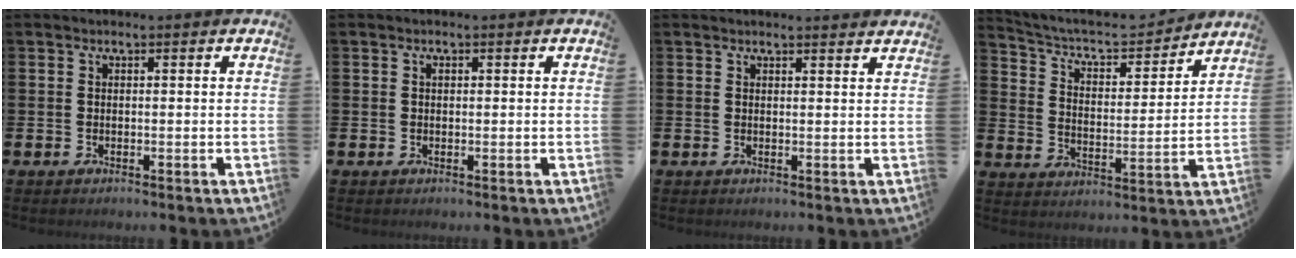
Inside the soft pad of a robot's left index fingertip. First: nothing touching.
{"total": 0.6, "force": [0.2, 0.4, 0.3], "torque": [-0.002, 0.003, 0.002]}
{"total": 1.3, "force": [1.2, -0.1, 0.0], "torque": [0.005, -0.009, 0.022]}
{"total": 6.3, "force": [5.7, 1.8, 1.8], "torque": [-0.067, -0.043, 0.091]}